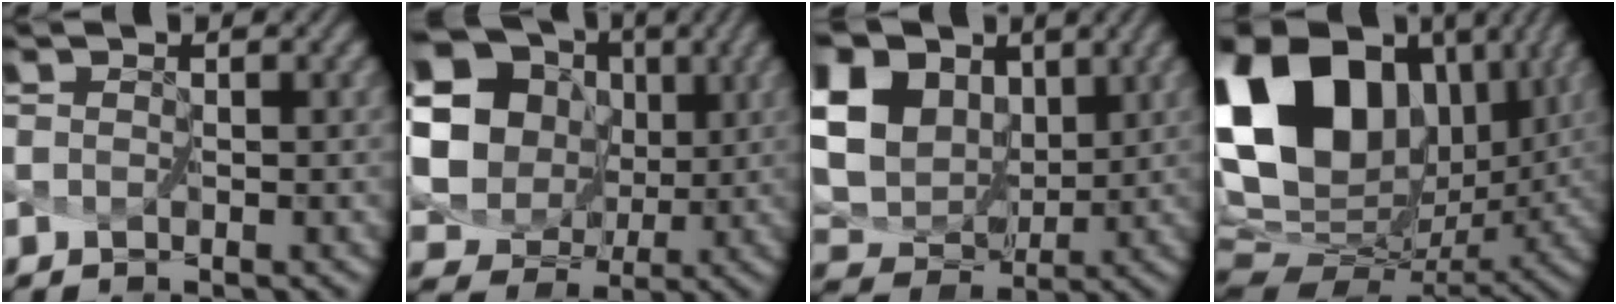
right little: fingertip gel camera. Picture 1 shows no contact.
{"total": 12.5, "force": [4.9, 10.6, 4.6], "torque": [-0.141, 0.026, 0.089]}
{"total": 17.7, "force": [8.1, 14.0, 7.3], "torque": [-0.181, 0.007, 0.154]}
{"total": 17.7, "force": [7.1, 12.3, 10.6], "torque": [-0.209, 0.024, 0.140]}